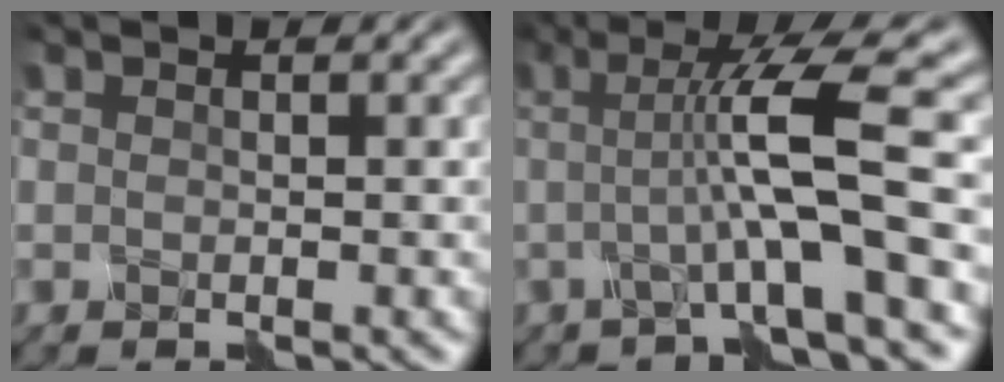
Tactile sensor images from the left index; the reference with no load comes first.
{"total": 7.3, "force": [-0.7, 0.6, 7.2], "torque": [-0.119, 0.002, -0.016]}